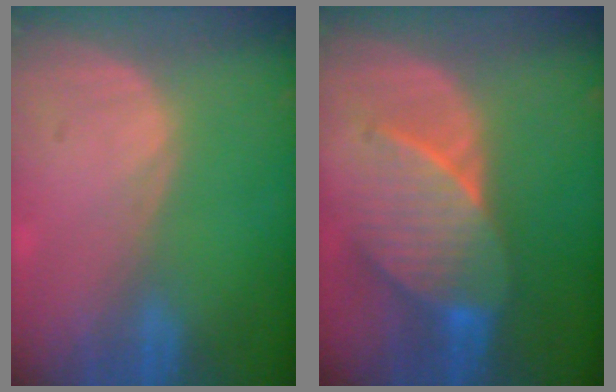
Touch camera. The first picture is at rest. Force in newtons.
{"total": 7.6, "press": 7.6, "slide": 0.1}